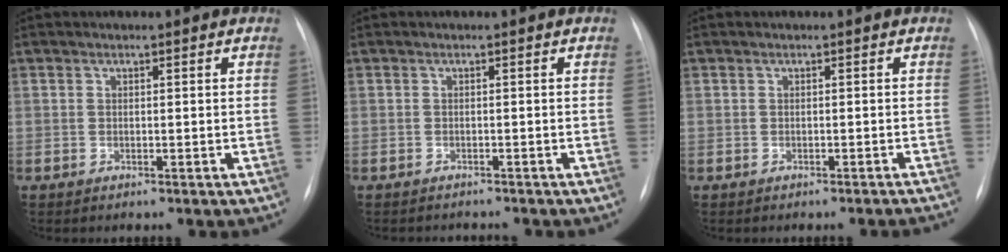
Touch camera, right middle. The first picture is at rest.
{"total": 2.8, "force": [-2.7, 0.6, 0.5], "torque": [-0.001, -0.006, -0.030]}
{"total": 1.9, "force": [-1.8, -0.2, 0.5], "torque": [-0.005, 0.001, -0.020]}